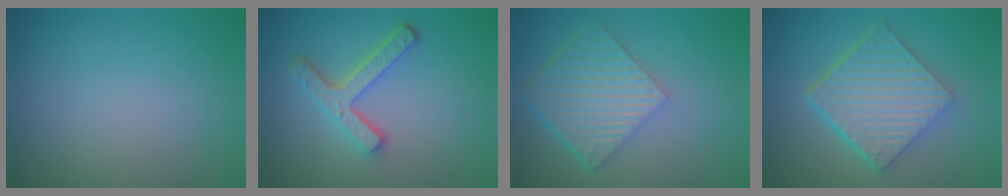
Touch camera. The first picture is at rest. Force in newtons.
{"total": 4.1, "press": 3.2, "slide": 2.6}
{"total": 6.4, "press": 4.5, "slide": 4.6}
{"total": 6.6, "press": 4.7, "slide": 4.7}